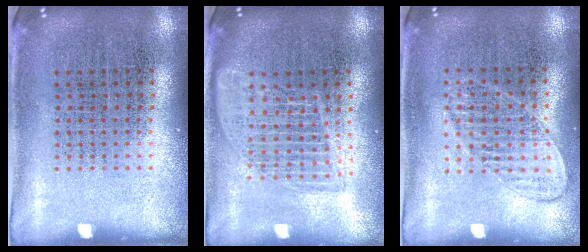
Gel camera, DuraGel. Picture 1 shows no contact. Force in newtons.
{"total": 1.7, "press": 1.5, "slide": 0.8}
{"total": 1.2, "press": 1.1, "slide": 0.4}